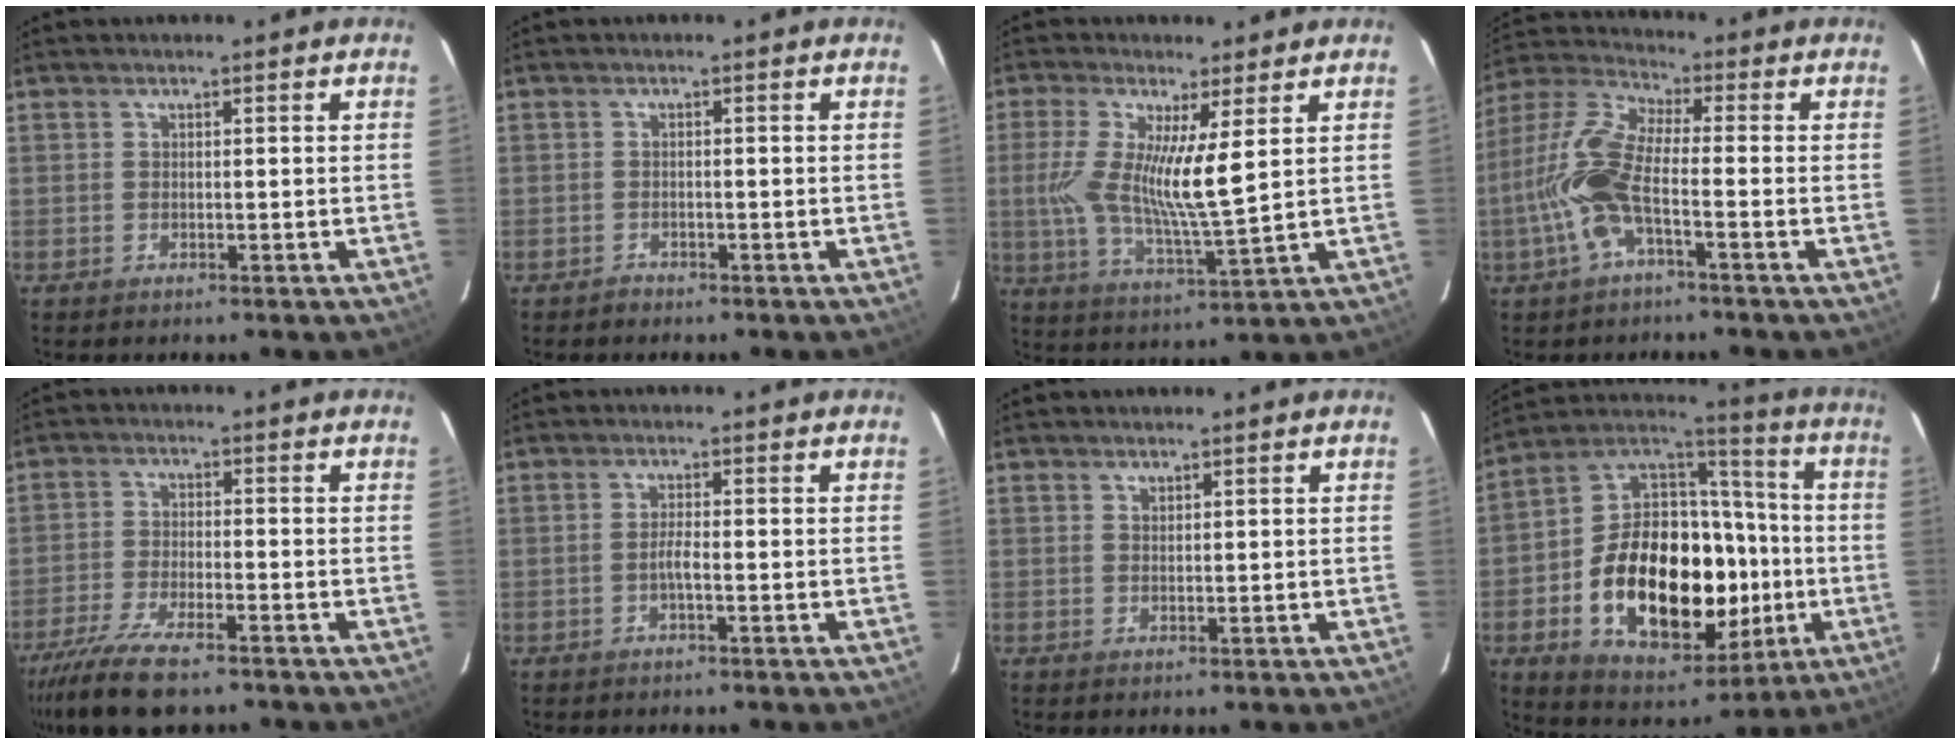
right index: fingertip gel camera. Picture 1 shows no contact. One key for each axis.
{"total": 0.9, "fx": -0.8, "fy": 0.2, "fz": -0.4, "tx": 0.007, "ty": 0.005, "tz": -0.015}
{"total": 11.5, "fx": 2.4, "fy": 1.7, "fz": 11.1, "tx": -0.220, "ty": -0.015, "tz": 0.044}
{"total": 11.0, "fx": -3.3, "fy": 2.9, "fz": 10.1, "tx": -0.233, "ty": 0.005, "tz": -0.068}
{"total": 12.9, "fx": -10.0, "fy": 3.1, "fz": 7.6, "tx": -0.178, "ty": -0.042, "tz": -0.185}
{"total": 1.7, "fx": -0.7, "fy": 0.1, "fz": 1.5, "tx": -0.030, "ty": 0.002, "tz": -0.015}
{"total": 0.7, "fx": 0.6, "fy": 0.3, "fz": 0.1, "tx": -0.002, "ty": 0.000, "tz": 0.012}
{"total": 28.1, "fx": -6.0, "fy": 17.4, "fz": 21.3, "tx": -0.397, "ty": 0.040, "tz": -0.075}